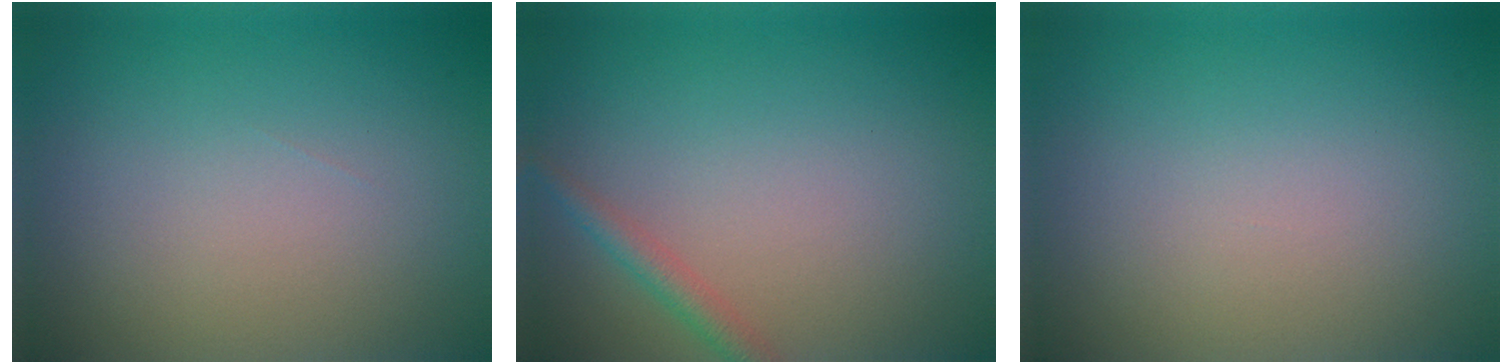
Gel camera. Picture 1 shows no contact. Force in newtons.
{"total": 1.7, "press": 1.7, "slide": 0.1}
{"total": 0.0}